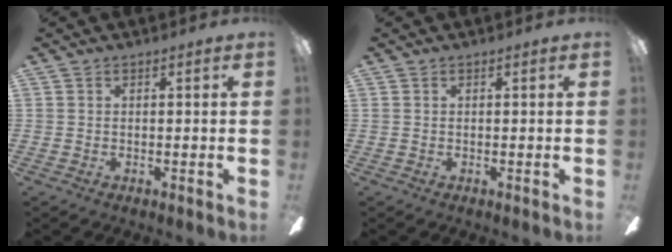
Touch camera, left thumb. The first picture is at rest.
{"total": 0.0}